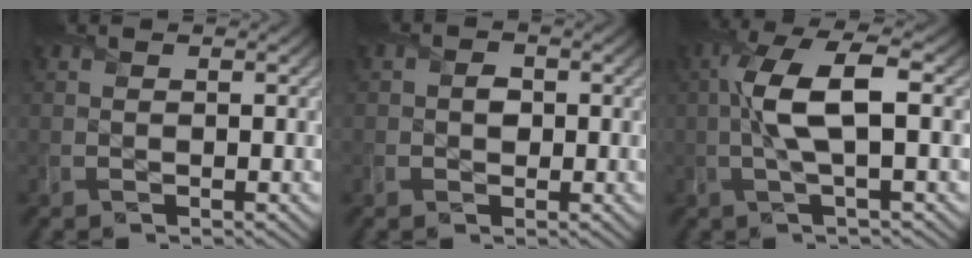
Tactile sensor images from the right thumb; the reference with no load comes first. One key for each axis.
{"total": 1.6, "fx": -0.1, "fy": 1.5, "fz": 0.7, "tx": -0.014, "ty": -0.003, "tz": -0.005}
{"total": 7.6, "fx": 0.5, "fy": 1.9, "fz": 7.4, "tx": -0.155, "ty": 0.018, "tz": 0.006}